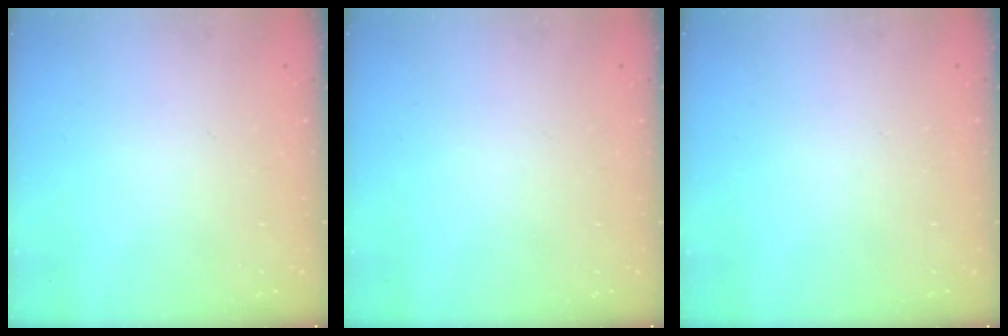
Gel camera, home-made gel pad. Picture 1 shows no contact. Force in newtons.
{"total": 0.0}
{"total": 0.0}